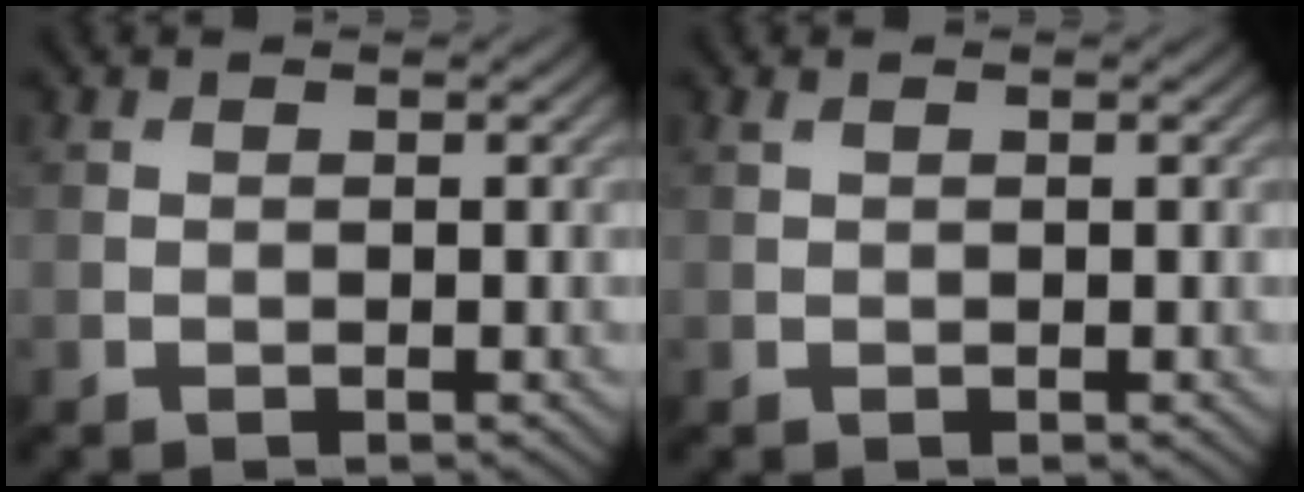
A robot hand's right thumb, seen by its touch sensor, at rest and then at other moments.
{"total": 0.6, "force": [0.3, 0.1, 0.4], "torque": [-0.013, 0.005, 0.007]}